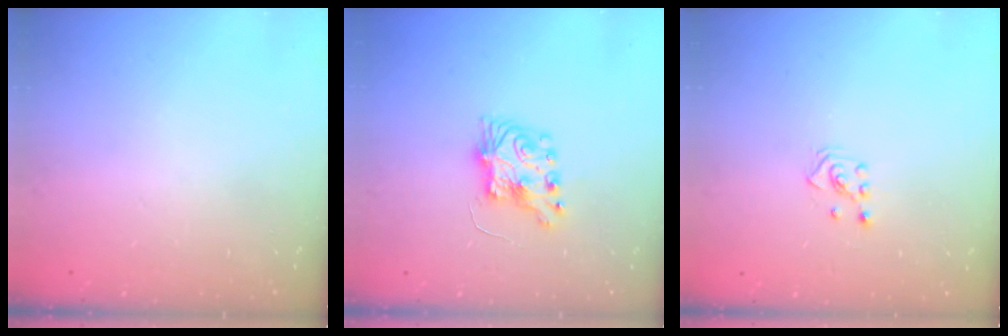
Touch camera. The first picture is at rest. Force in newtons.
{"total": 7.8, "press": 7.7, "slide": 0.4}
{"total": 2.3, "press": 2.2, "slide": 0.8}